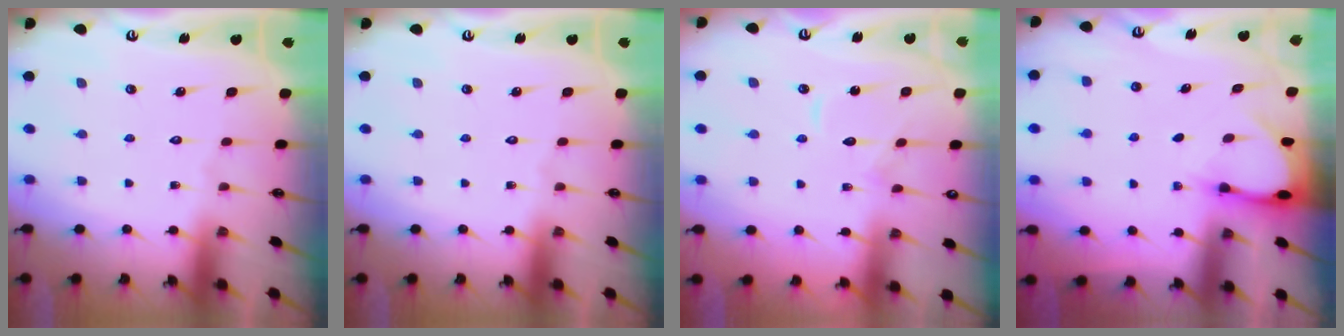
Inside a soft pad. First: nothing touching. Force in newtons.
{"total": 0.0}
{"total": 7.8, "press": 7.7, "slide": 0.6}
{"total": 3.6, "press": 3.6, "slide": 0.1}